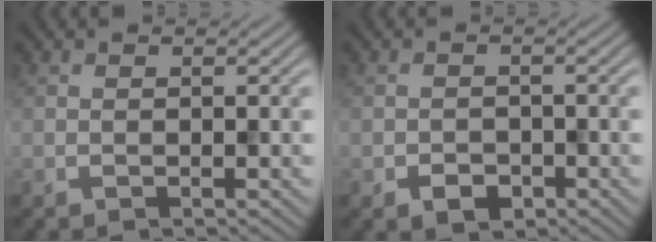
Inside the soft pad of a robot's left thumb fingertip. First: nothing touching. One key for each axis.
{"total": 2.3, "fx": -1.2, "fy": 1.6, "fz": 1.0, "tx": -0.017, "ty": -0.005, "tz": -0.022}